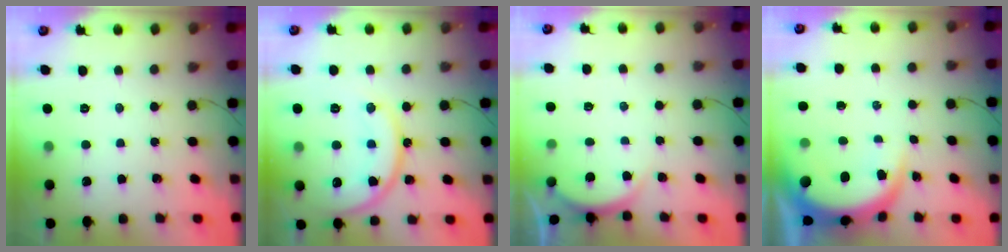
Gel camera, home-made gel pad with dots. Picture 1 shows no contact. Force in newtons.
{"total": 16.1, "press": 16.1, "slide": 1.3}
{"total": 2.8, "press": 2.8, "slide": 0.4}
{"total": 6.5, "press": 6.4, "slide": 1.0}